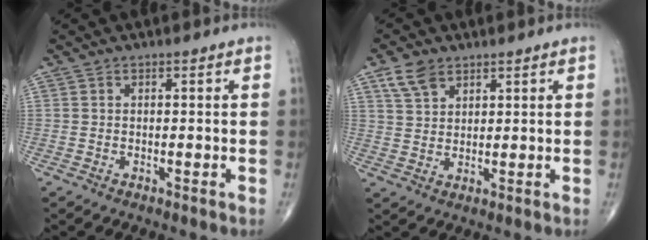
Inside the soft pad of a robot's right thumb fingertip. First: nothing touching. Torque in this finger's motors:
{"motor_torque": [-0.26, 0.36, 0.35, 0.25, 0.02]}